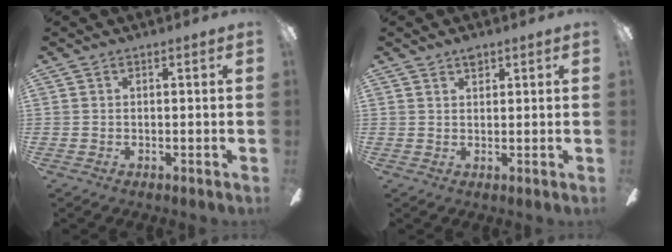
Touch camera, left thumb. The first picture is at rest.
{"total": 2.2, "force": [1.7, 1.1, 0.9], "torque": [-0.012, -0.003, 0.030]}